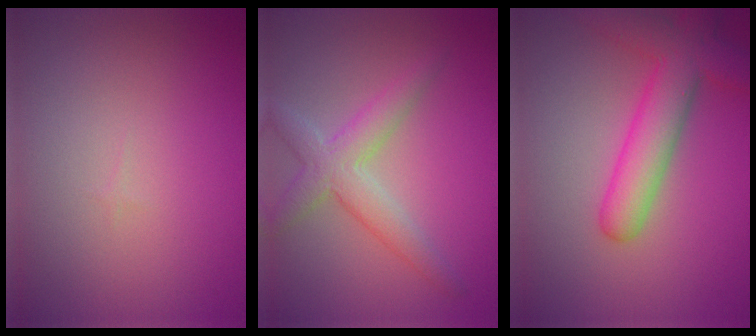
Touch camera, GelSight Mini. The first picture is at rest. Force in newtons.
{"total": 3.8, "press": 3.8, "slide": 0.2}
{"total": 6.0, "press": 6.0, "slide": 0.3}